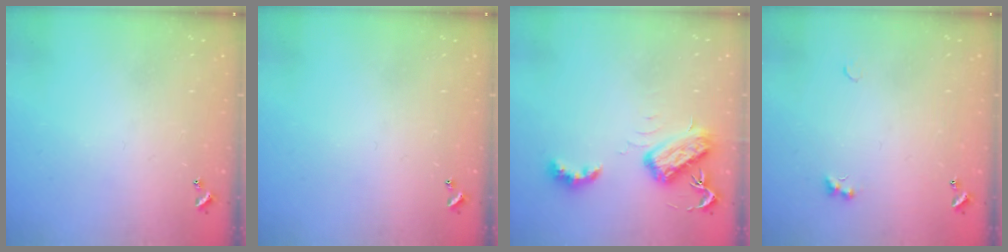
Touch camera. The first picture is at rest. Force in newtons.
{"total": 0.0}
{"total": 6.1, "press": 6.0, "slide": 0.5}
{"total": 1.8, "press": 1.7, "slide": 0.4}